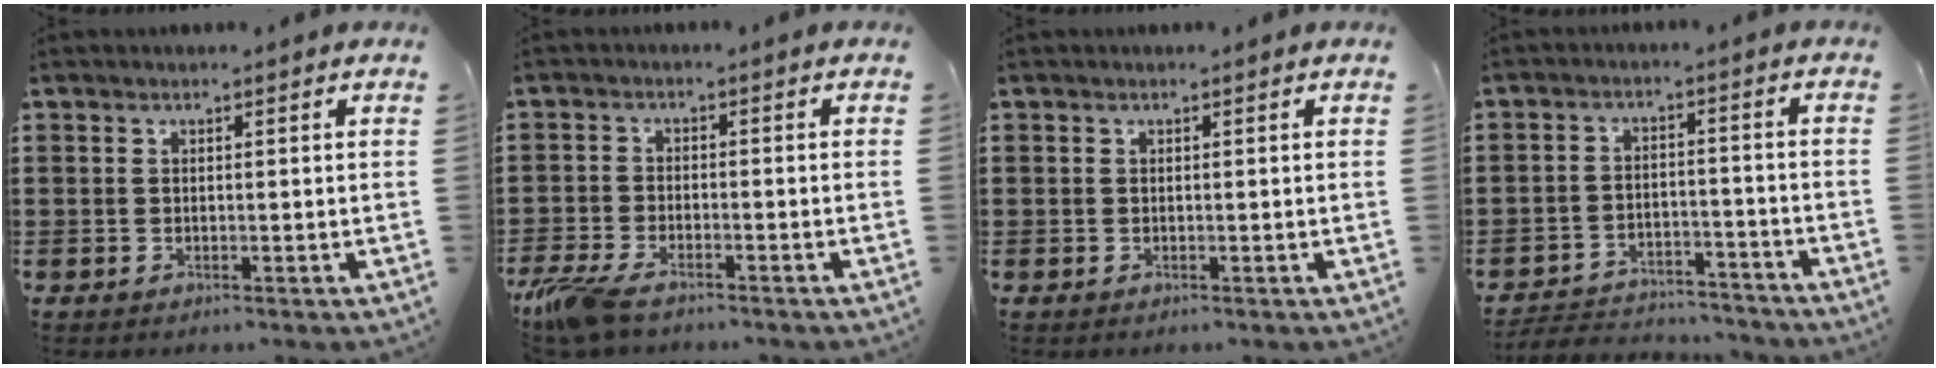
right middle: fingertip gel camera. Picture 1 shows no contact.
{"total": 5.2, "force": [-3.9, 1.3, 3.2], "torque": [-0.095, -0.013, -0.082]}
{"total": 0.0}
{"total": 4.4, "force": [-4.3, 1.1, 0.1], "torque": [-0.013, 0.008, -0.093]}